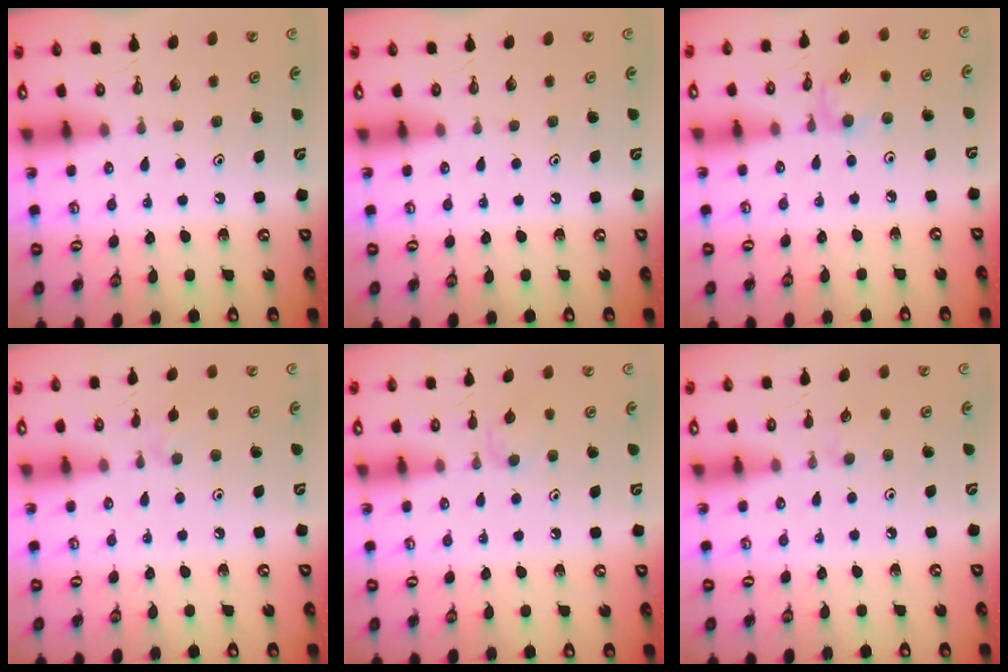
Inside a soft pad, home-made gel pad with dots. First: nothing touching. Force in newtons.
{"total": 0.0}
{"total": 4.5, "press": 4.5, "slide": 0.3}
{"total": 2.4, "press": 2.4, "slide": 0.4}
{"total": 5.4, "press": 5.3, "slide": 1.0}
{"total": 1.9, "press": 1.8, "slide": 0.3}